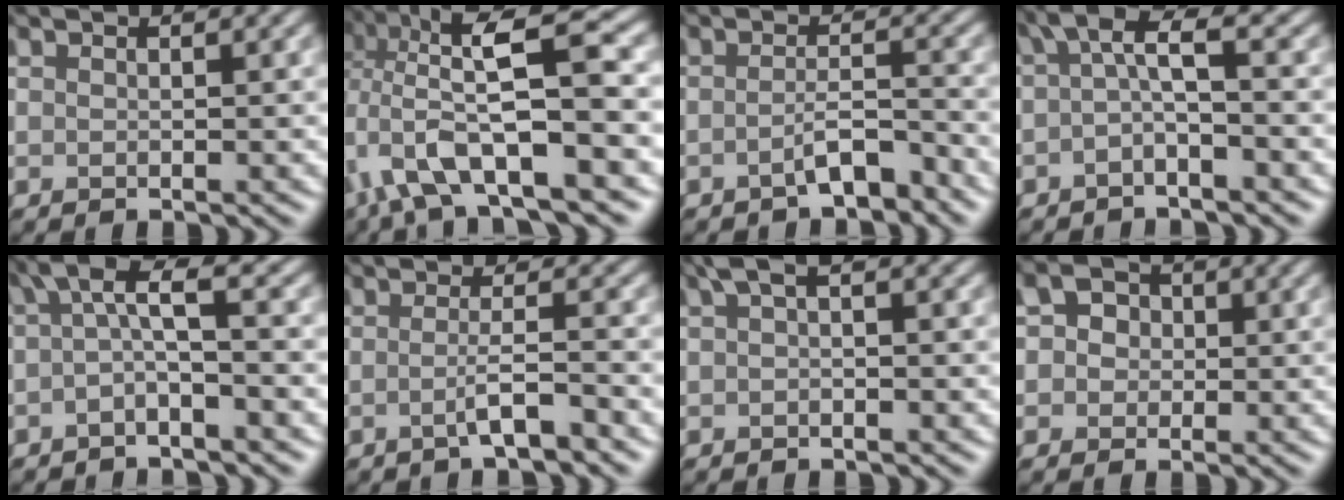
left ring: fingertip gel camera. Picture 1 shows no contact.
{"total": 10.5, "force": [-1.1, 3.1, 10.0], "torque": [-0.183, 0.002, -0.022]}
{"total": 2.5, "force": [-1.6, 0.5, 1.9], "torque": [-0.027, 0.010, -0.033]}
{"total": 3.1, "force": [0.1, 0.6, 3.0], "torque": [-0.056, 0.013, -0.004]}
{"total": 3.6, "force": [0.2, 0.7, 3.5], "torque": [-0.062, 0.017, -0.005]}
{"total": 2.8, "force": [-0.9, 0.4, 2.6], "torque": [-0.038, 0.004, -0.025]}
{"total": 1.6, "force": [0.3, 0.3, 1.6], "torque": [-0.028, 0.007, 0.004]}
{"total": 2.5, "force": [0.3, 2.2, 1.1], "torque": [-0.003, 0.006, -0.007]}